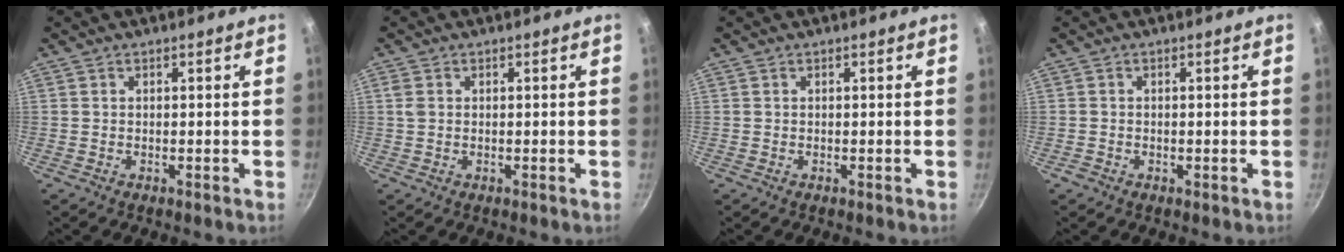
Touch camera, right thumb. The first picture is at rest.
{"total": 1.5, "force": [0.4, 1.1, 0.9], "torque": [-0.019, 0.003, 0.008]}
{"total": 0.0}
{"total": 1.0, "force": [-0.5, 0.8, 0.4], "torque": [-0.007, 0.001, -0.008]}